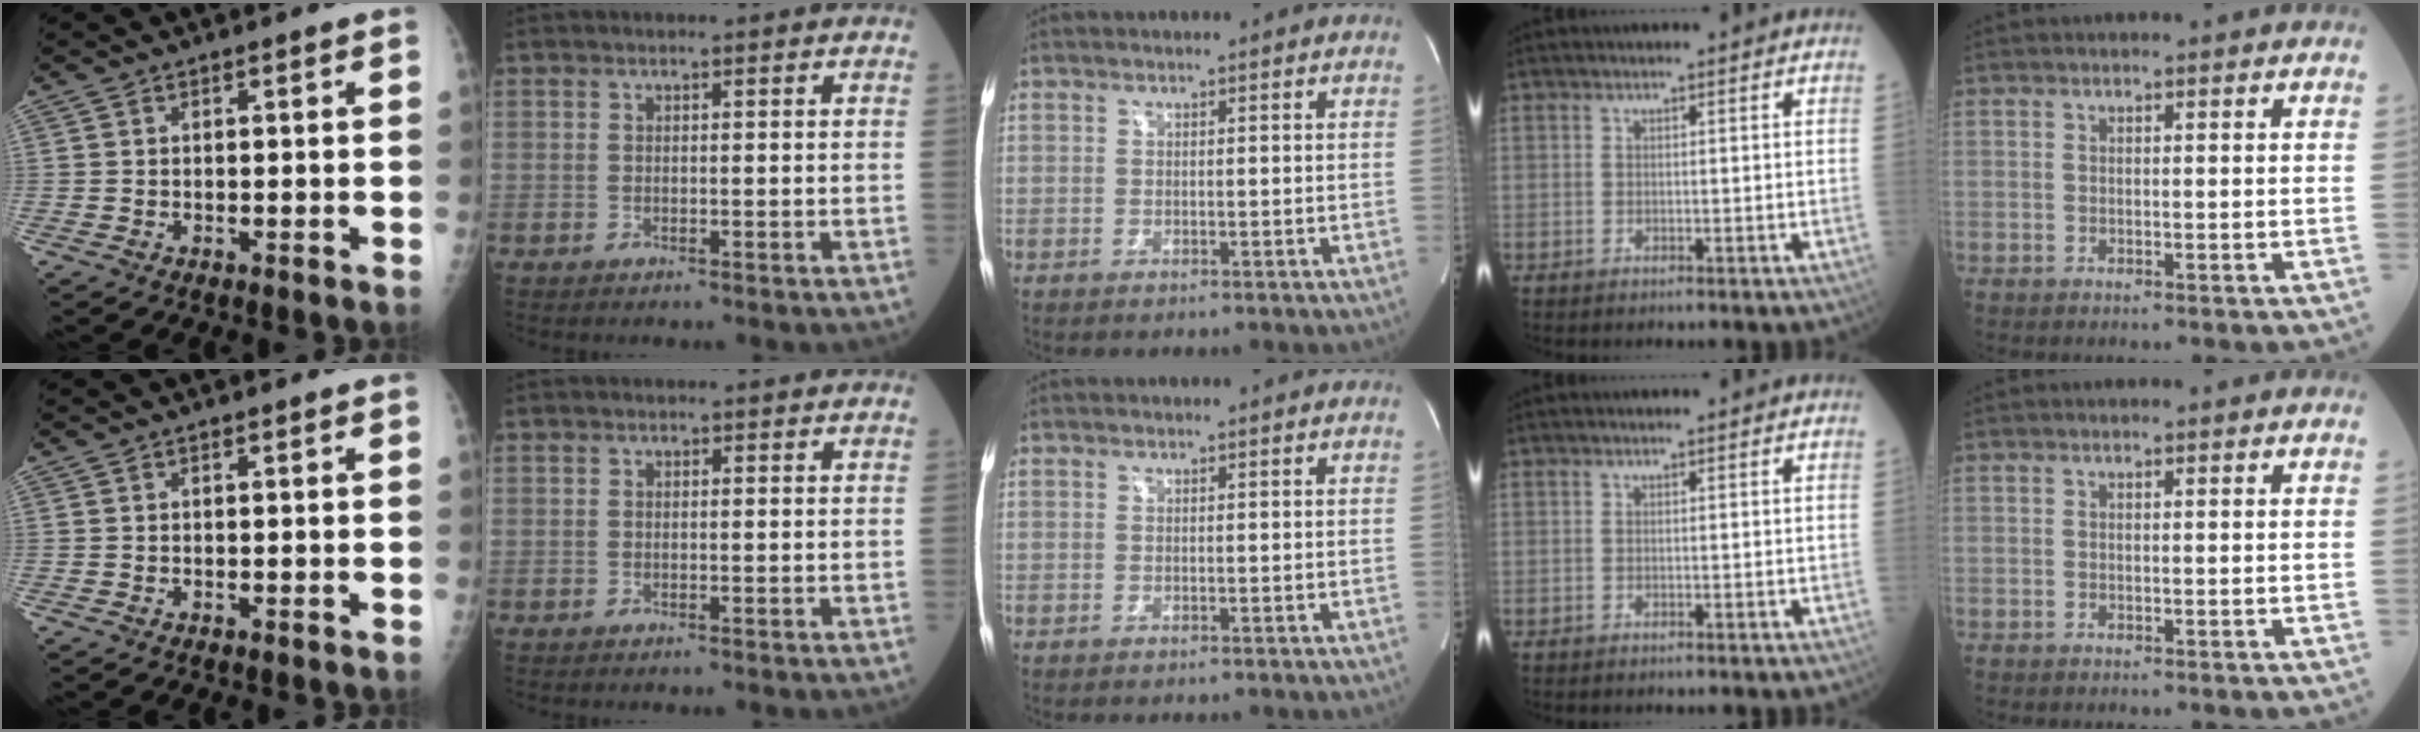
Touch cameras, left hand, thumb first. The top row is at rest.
{}